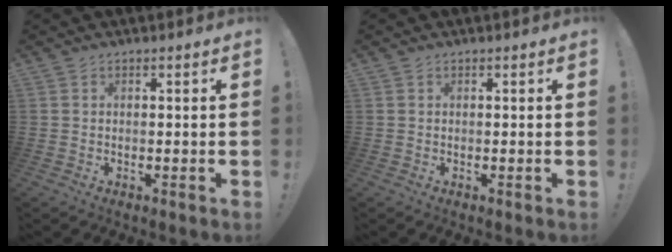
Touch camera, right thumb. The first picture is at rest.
{"total": 0.0}